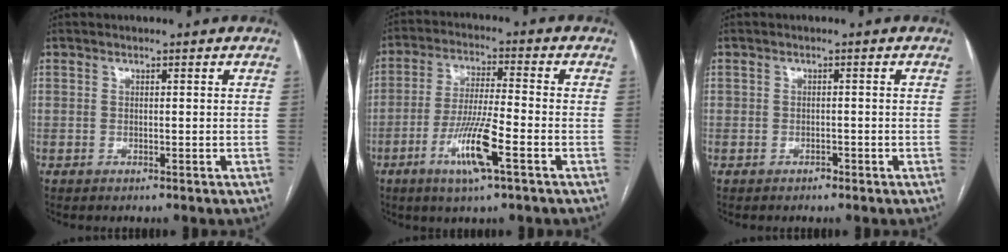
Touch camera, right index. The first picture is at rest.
{"total": 9.8, "force": [-4.3, 0.3, 8.8], "torque": [-0.174, -0.012, -0.081]}
{"total": 0.9, "force": [-0.6, 0.5, 0.3], "torque": [-0.007, 0.001, -0.009]}